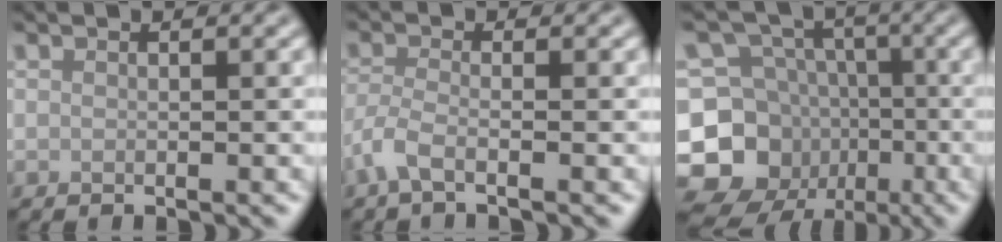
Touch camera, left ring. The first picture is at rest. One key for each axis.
{"total": 2.4, "fx": -1.5, "fy": 0.6, "fz": 1.8, "tx": -0.043, "ty": -0.006, "tz": -0.041}
{"total": 11.8, "fx": -5.0, "fy": 10.2, "fz": 3.4, "tx": -0.077, "ty": -0.005, "tz": -0.100}